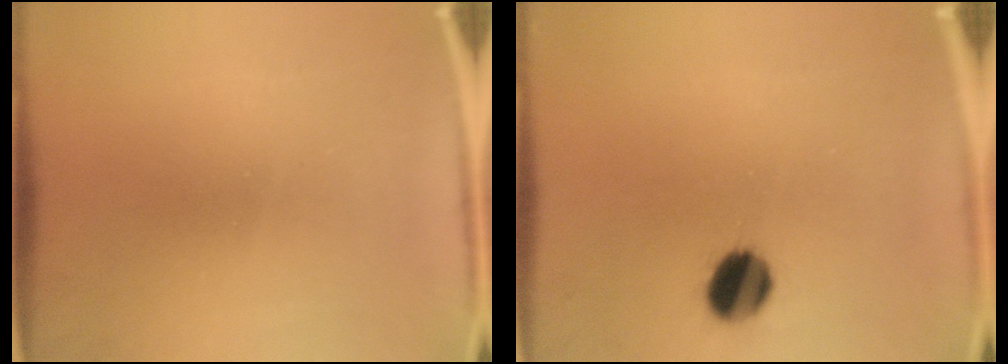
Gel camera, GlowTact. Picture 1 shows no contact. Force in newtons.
{"total": 8.1}